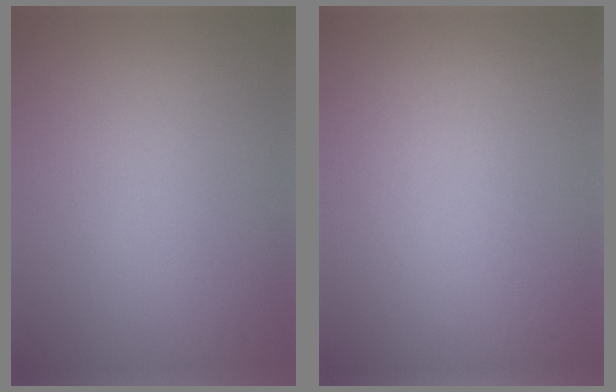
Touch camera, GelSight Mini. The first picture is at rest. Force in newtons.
{"total": 0.0}